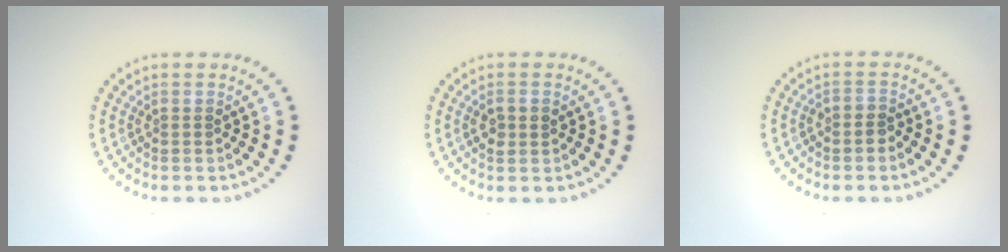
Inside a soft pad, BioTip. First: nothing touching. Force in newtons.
{"total": 1.5, "press": 1.4, "slide": 0.3}
{"total": 1.0, "press": 0.7, "slide": 0.6}